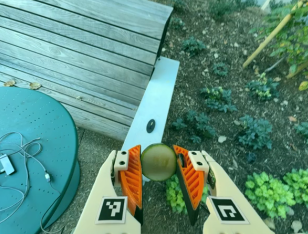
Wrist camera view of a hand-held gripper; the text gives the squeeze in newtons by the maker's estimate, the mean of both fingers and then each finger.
{"total": 13.4, "left": 14.2, "right": 12.7}